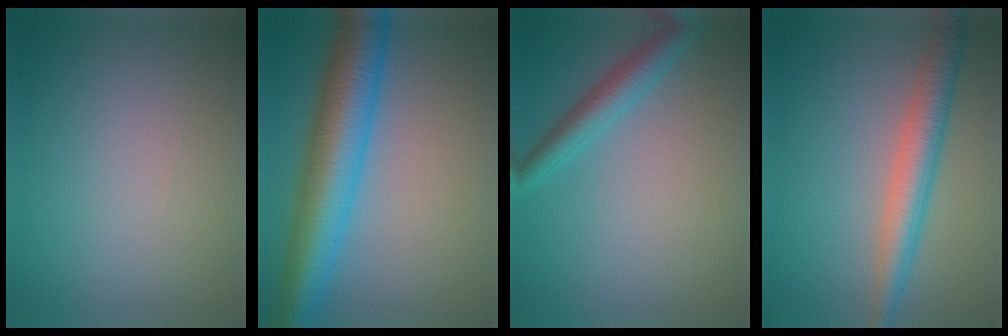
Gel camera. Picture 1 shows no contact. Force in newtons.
{"total": 9.5, "press": 9.5, "slide": 0.2}
{"total": 3.1, "press": 3.1, "slide": 0.1}
{"total": 4.6, "press": 4.6, "slide": 0.0}